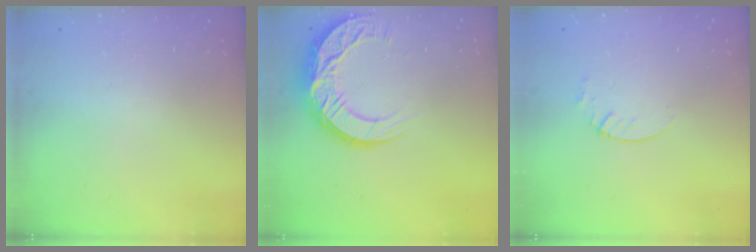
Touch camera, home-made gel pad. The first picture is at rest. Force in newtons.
{"total": 14.8, "press": 14.8, "slide": 1.0}
{"total": 1.9, "press": 1.9, "slide": 0.2}